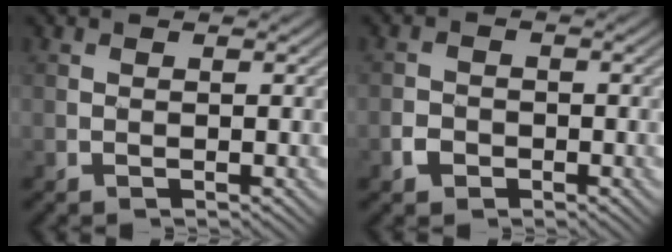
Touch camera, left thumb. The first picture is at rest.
{"total": 2.1, "force": [-1.1, 1.6, 0.8], "torque": [-0.015, 0.000, -0.026]}